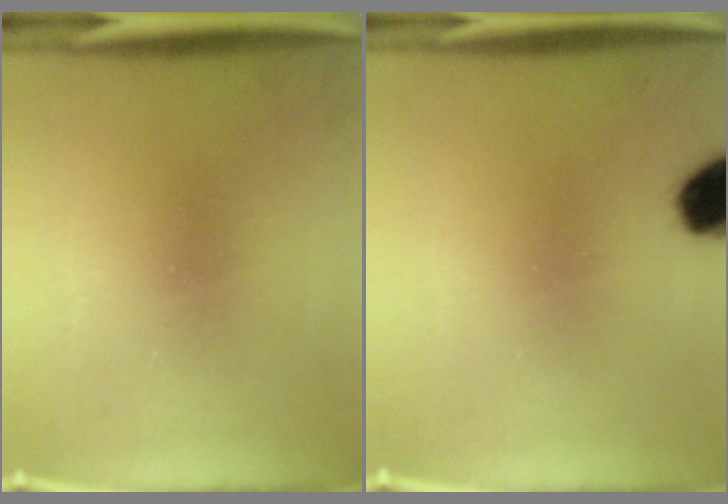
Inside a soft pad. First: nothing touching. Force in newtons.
{"total": 10.6}